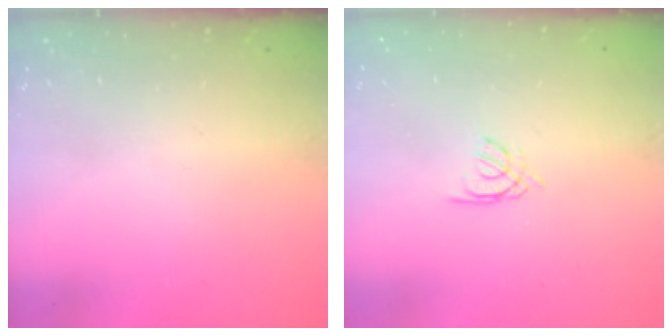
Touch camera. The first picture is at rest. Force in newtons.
{"total": 1.5, "press": 1.4, "slide": 0.4}